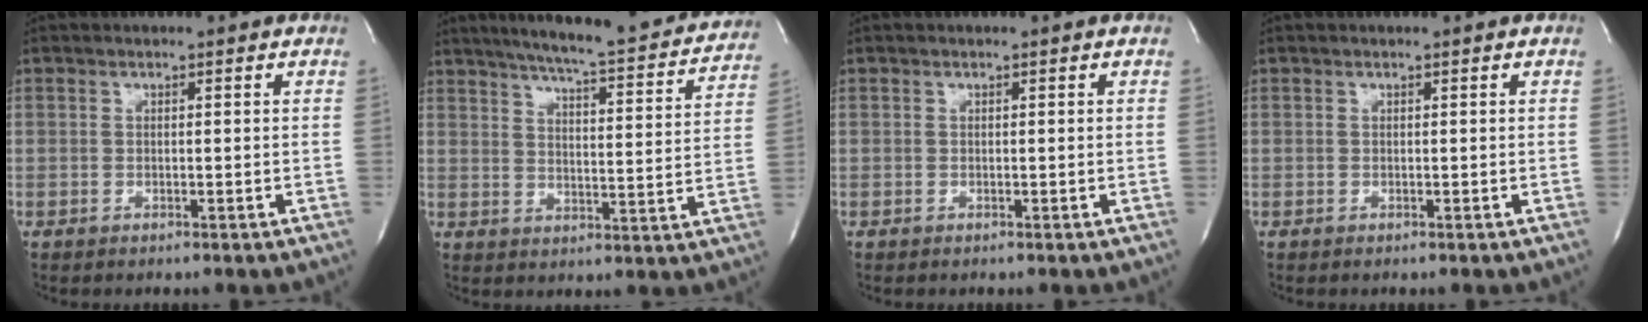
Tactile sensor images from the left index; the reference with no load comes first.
{"total": 21.5, "force": [19.4, 2.2, 9.1], "torque": [-0.139, -0.035, 0.241]}
{"total": 0.0}
{"total": 0.0}